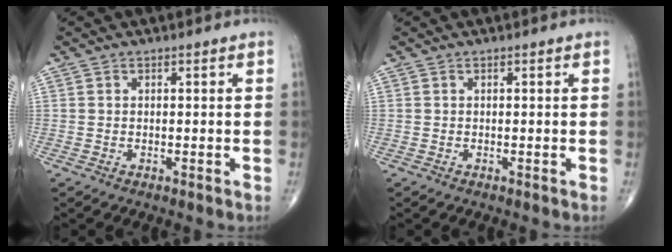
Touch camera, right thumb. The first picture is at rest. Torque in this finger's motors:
{"motor_torque": [-0.01, -0.01, 0.05, 0.05, 0.01]}